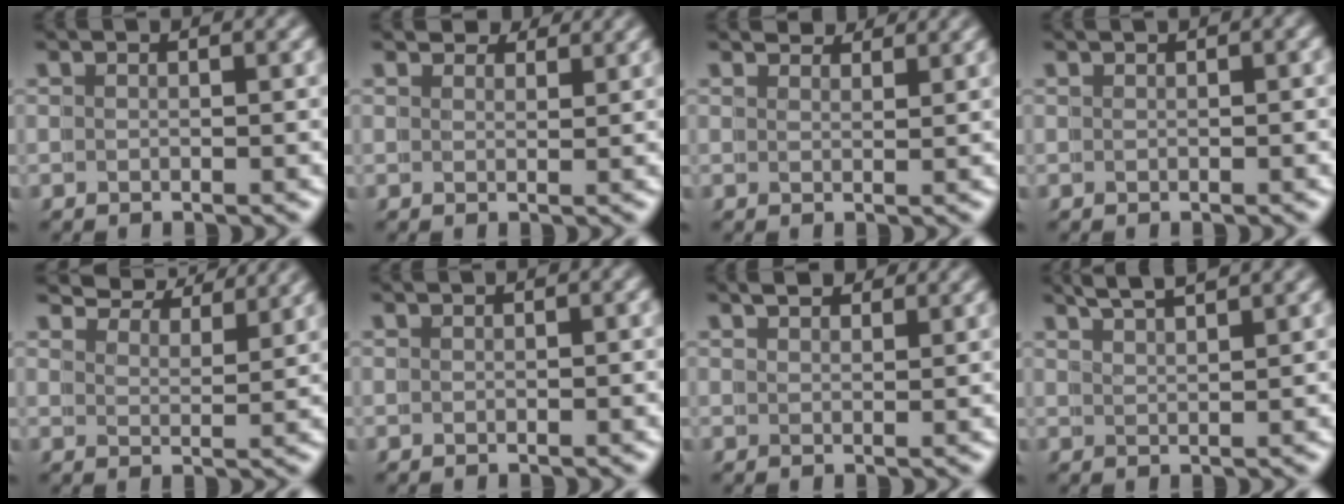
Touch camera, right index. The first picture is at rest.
{"total": 2.9, "force": [2.9, -0.2, 0.1], "torque": [0.006, 0.001, 0.044]}
{"total": 3.0, "force": [2.9, -0.6, 0.1], "torque": [0.009, 0.003, 0.046]}
{"total": 0.0}
{"total": 6.0, "force": [5.8, -0.1, 1.3], "torque": [-0.011, 0.016, 0.089]}
{"total": 0.0}
{"total": 2.1, "force": [2.0, -0.4, 0.2], "torque": [0.003, 0.002, 0.035]}
{"total": 4.0, "force": [3.8, -0.4, 1.4], "torque": [-0.022, 0.005, 0.064]}